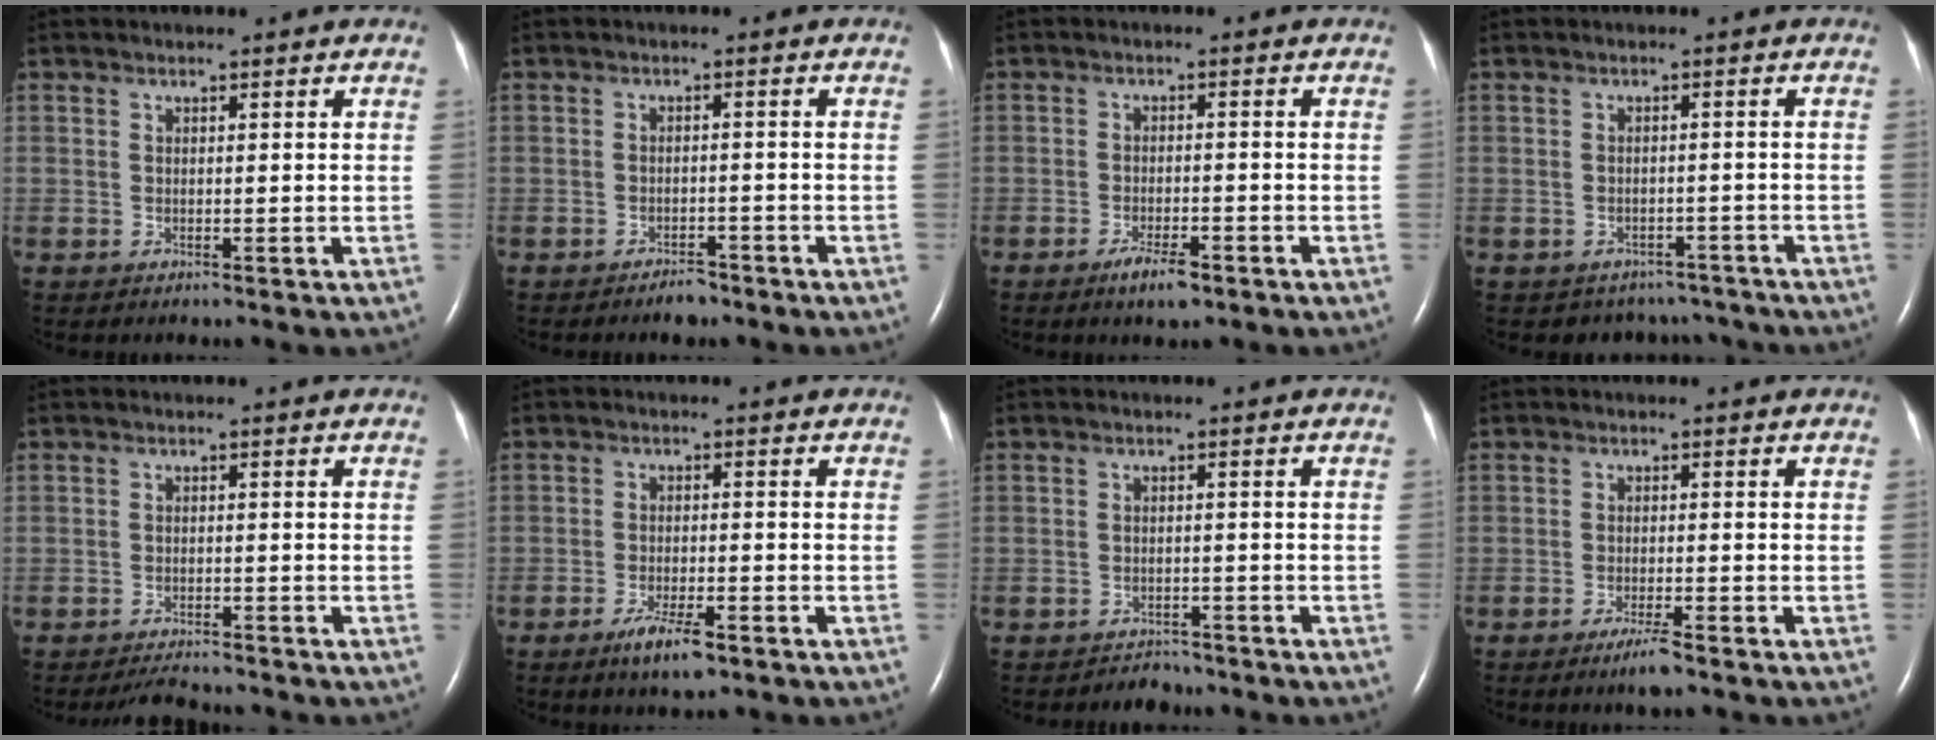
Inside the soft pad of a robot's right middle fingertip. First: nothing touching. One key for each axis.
{"total": 2.2, "fx": -1.9, "fy": 0.9, "fz": 0.7, "tx": -0.019, "ty": 0.001, "tz": -0.026}
{"total": 3.9, "fx": -2.6, "fy": 0.9, "fz": 2.7, "tx": -0.056, "ty": -0.003, "tz": -0.044}
{"total": 5.8, "fx": -5.0, "fy": 3.1, "fz": -0.2, "tx": 0.010, "ty": 0.020, "tz": -0.054}
{"total": 3.4, "fx": -3.3, "fy": 0.2, "fz": 0.8, "tx": -0.019, "ty": -0.014, "tz": -0.054}
{"total": 5.1, "fx": -3.3, "fy": 0.9, "fz": 3.8, "tx": -0.078, "ty": -0.008, "tz": -0.054}
{"total": 2.3, "fx": -2.0, "fy": 0.8, "fz": -0.5, "tx": 0.003, "ty": -0.001, "tz": -0.030}
{"total": 3.2, "fx": -2.4, "fy": 0.0, "fz": 2.1, "tx": -0.045, "ty": -0.006, "tz": -0.043}